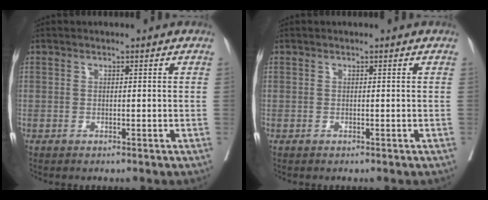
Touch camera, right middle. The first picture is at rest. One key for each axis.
{"total": 0.0}